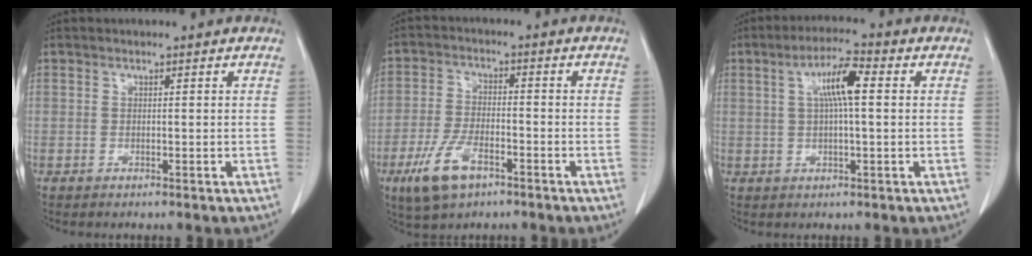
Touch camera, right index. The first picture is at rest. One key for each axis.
{"total": 8.1, "fx": -4.6, "fy": 3.4, "fz": 5.8, "tx": -0.129, "ty": -0.006, "tz": -0.081}
{"total": 6.6, "fx": 1.4, "fy": 0.8, "fz": 6.3, "tx": -0.115, "ty": 0.015, "tz": 0.024}